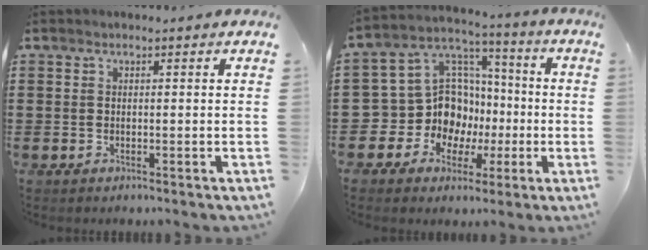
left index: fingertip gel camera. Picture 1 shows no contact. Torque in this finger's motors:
{"motor_torque": [1.28, 0.86, 0.41, 0.04]}